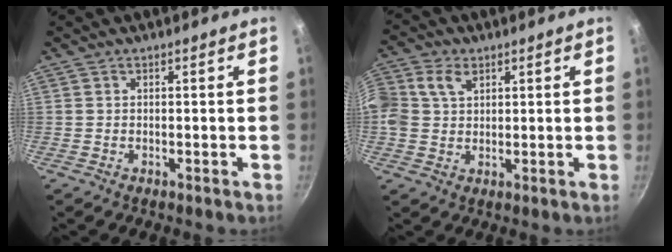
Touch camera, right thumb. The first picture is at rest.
{"total": 8.1, "force": [2.7, 6.1, 4.6], "torque": [-0.096, 0.014, 0.044]}